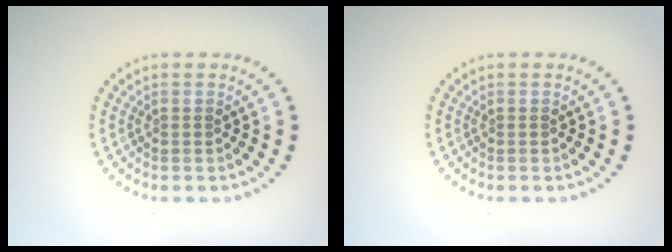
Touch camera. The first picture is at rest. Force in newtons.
{"total": 0.0}